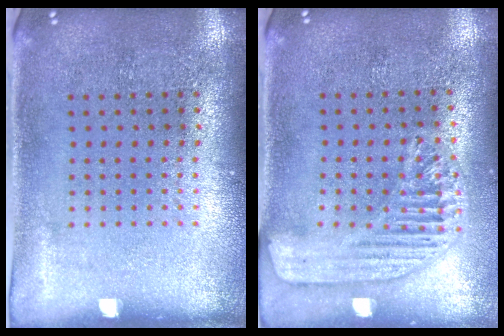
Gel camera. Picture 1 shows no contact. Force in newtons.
{"total": 1.7, "press": 1.6, "slide": 0.5}